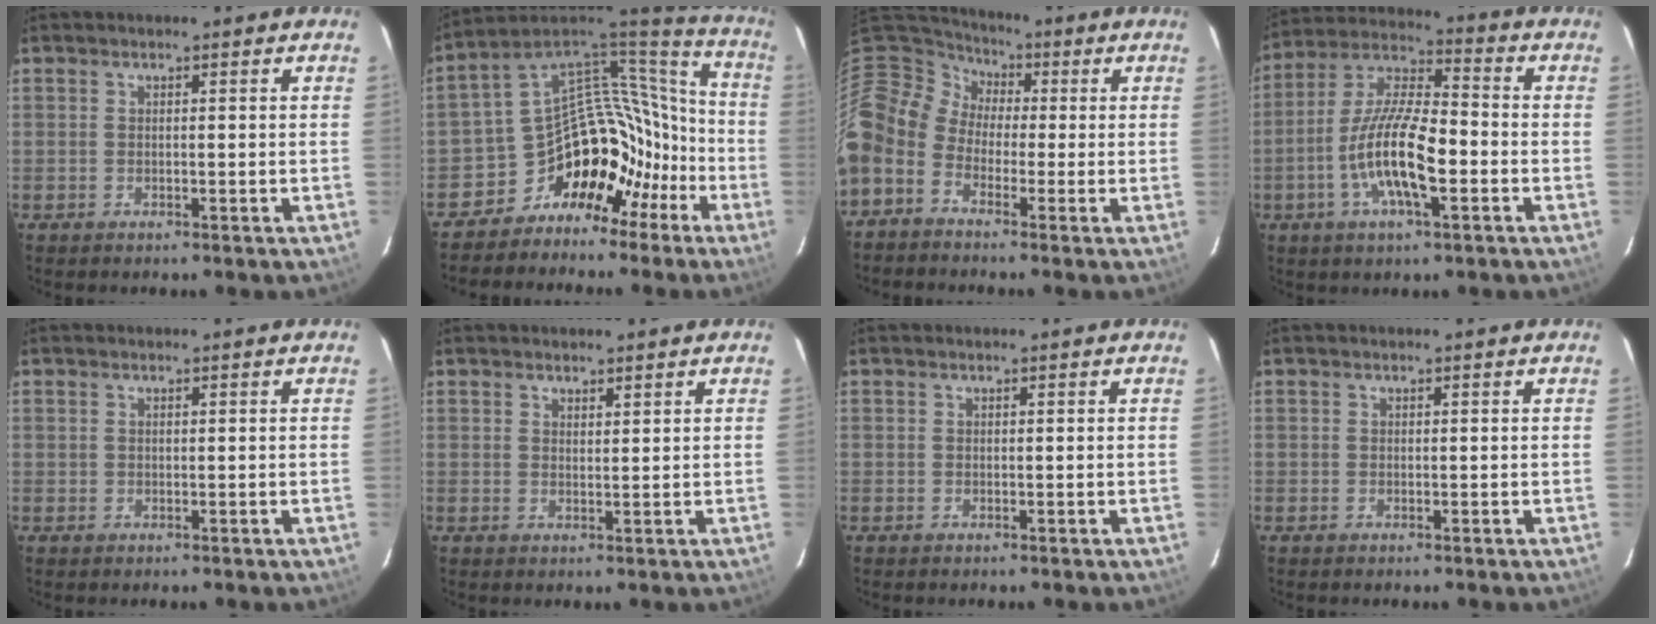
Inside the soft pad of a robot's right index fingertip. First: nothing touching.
{"total": 18.4, "force": [-11.8, 12.8, 5.8], "torque": [-0.110, 0.090, -0.184]}
{"total": 11.7, "force": [-1.9, 9.5, 6.6], "torque": [-0.140, 0.015, -0.060]}
{"total": 14.1, "force": [-4.4, 4.2, 12.8], "torque": [-0.256, -0.003, -0.085]}
{"total": 0.0}
{"total": 1.6, "force": [1.4, 0.4, 0.5], "torque": [-0.009, -0.001, 0.023]}
{"total": 0.0}
{"total": 0.0}